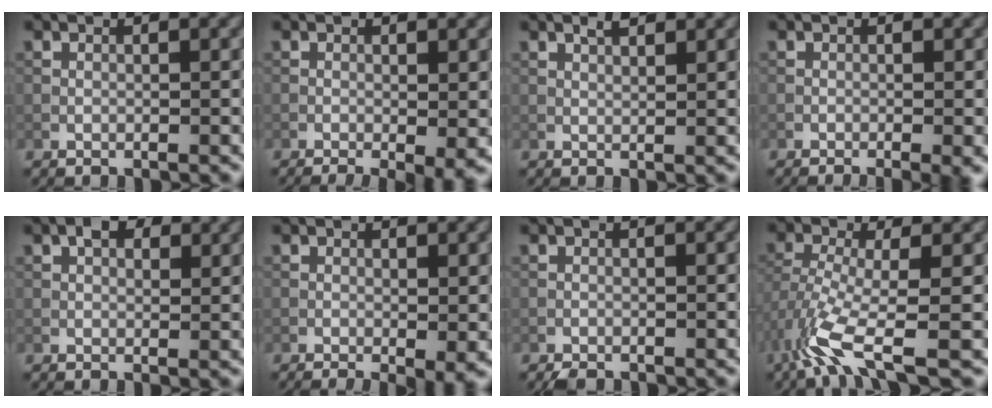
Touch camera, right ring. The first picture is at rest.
{"total": 4.5, "force": [-1.8, 1.2, 3.9], "torque": [-0.059, -0.008, -0.021]}
{"total": 1.3, "force": [1.0, 0.4, 0.8], "torque": [-0.017, 0.001, 0.018]}
{"total": 2.3, "force": [-1.1, 0.5, 2.0], "torque": [-0.028, 0.000, -0.017]}
{"total": 2.4, "force": [1.1, 1.4, 1.6], "torque": [-0.021, 0.004, 0.014]}
{"total": 3.5, "force": [-1.3, 0.9, 3.2], "torque": [-0.048, -0.008, -0.014]}
{"total": 1.1, "force": [-1.0, 0.3, 0.2], "torque": [-0.001, -0.002, -0.019]}
{"total": 7.0, "force": [-3.8, 2.0, 5.5], "torque": [-0.124, -0.005, -0.081]}